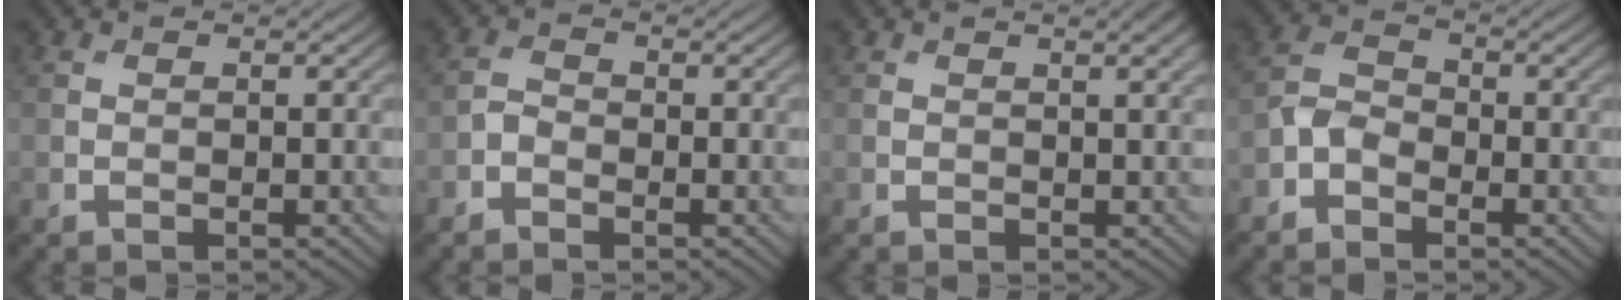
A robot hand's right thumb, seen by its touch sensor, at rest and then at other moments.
{"total": 1.4, "force": [-1.0, 0.8, 0.6], "torque": [-0.010, 0.004, -0.026]}
{"total": 1.9, "force": [1.0, 0.3, 1.6], "torque": [-0.022, 0.000, 0.010]}
{"total": 3.1, "force": [-1.9, 2.0, 1.6], "torque": [-0.034, 0.007, -0.050]}